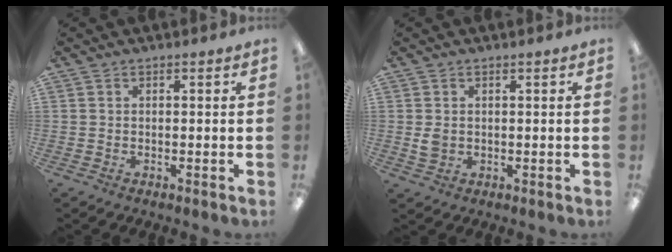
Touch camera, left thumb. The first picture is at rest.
{"total": 2.4, "force": [0.3, 1.9, 1.4], "torque": [-0.018, 0.001, 0.004]}